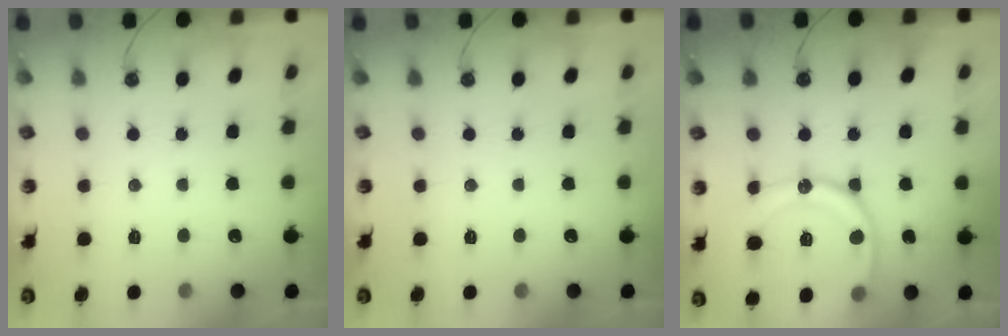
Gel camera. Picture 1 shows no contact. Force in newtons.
{"total": 0.0}
{"total": 17.7, "press": 17.6, "slide": 1.5}